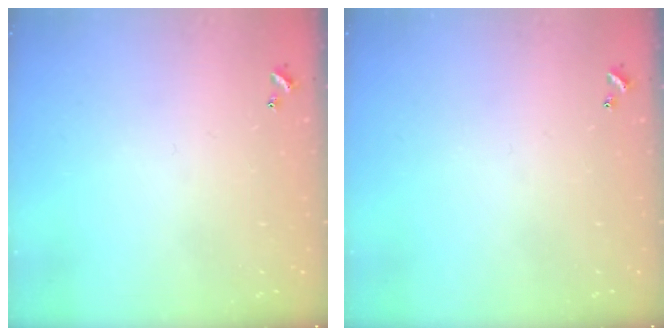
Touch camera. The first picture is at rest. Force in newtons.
{"total": 0.0}